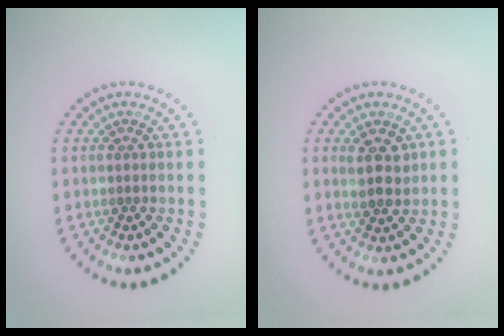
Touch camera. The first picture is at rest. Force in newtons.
{"total": 2.7, "press": 2.6, "slide": 0.8}